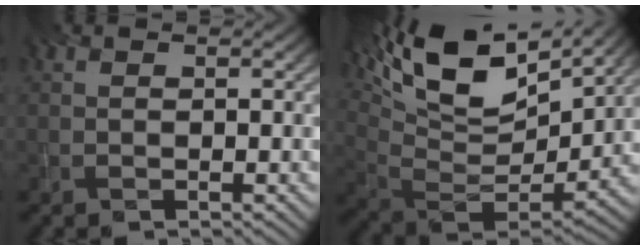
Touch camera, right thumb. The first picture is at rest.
{"total": 15.7, "force": [9.8, 6.6, 10.3], "torque": [-0.222, 0.020, 0.172]}